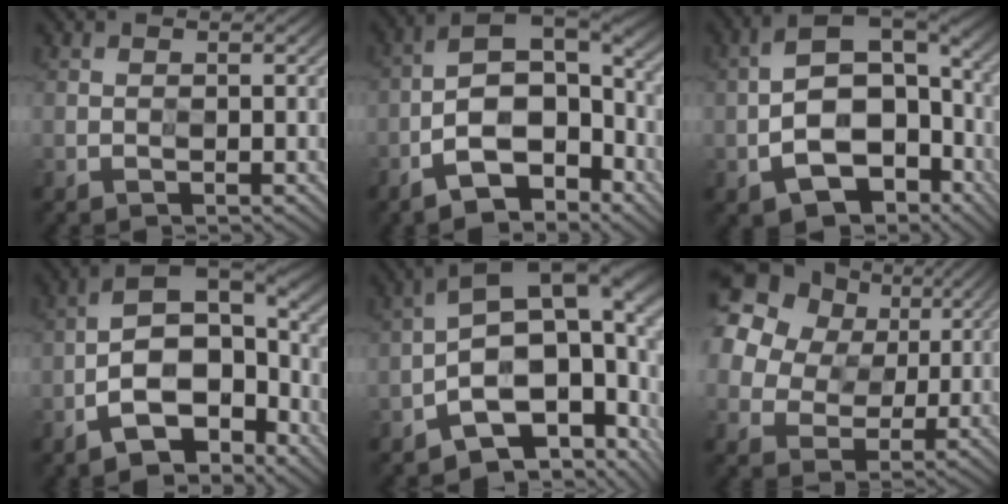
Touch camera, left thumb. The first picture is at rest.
{"total": 11.4, "force": [-5.7, 5.4, 8.3], "torque": [-0.140, 0.000, -0.104]}
{"total": 9.7, "force": [-3.9, 6.1, 6.5], "torque": [-0.116, -0.005, -0.069]}
{"total": 10.2, "force": [-4.7, 5.2, 7.4], "torque": [-0.121, 0.002, -0.090]}
{"total": 15.2, "force": [-3.3, 7.8, 12.6], "torque": [-0.182, 0.002, -0.043]}
{"total": 18.6, "force": [10.0, 13.5, 8.0], "torque": [-0.262, 0.082, 0.200]}